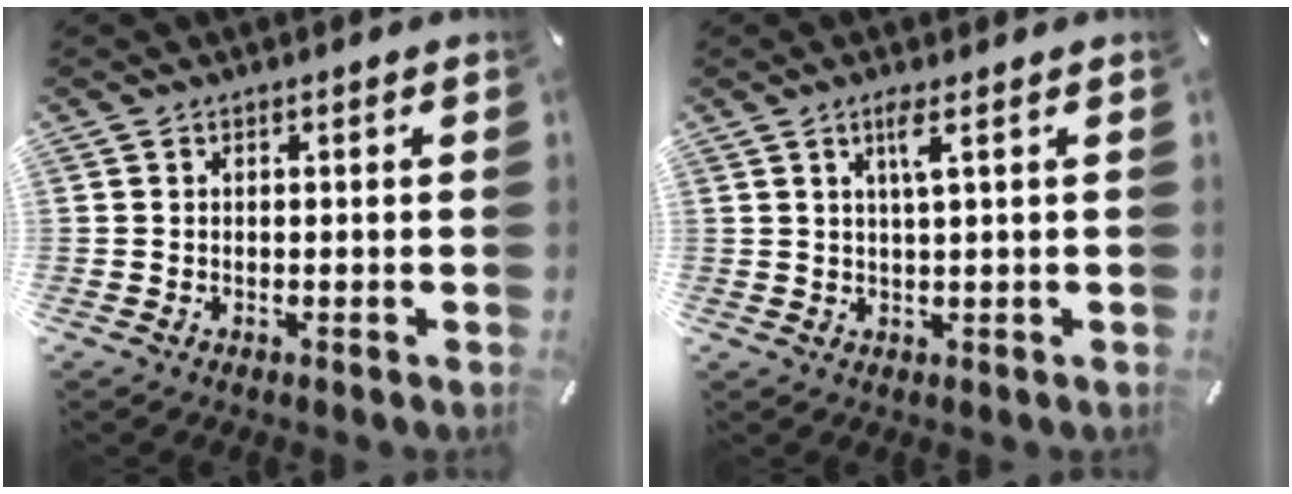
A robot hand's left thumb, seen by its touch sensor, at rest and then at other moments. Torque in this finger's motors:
{"motor_torque": [0.51, 0.42, 0.00, -0.07, 0.13]}